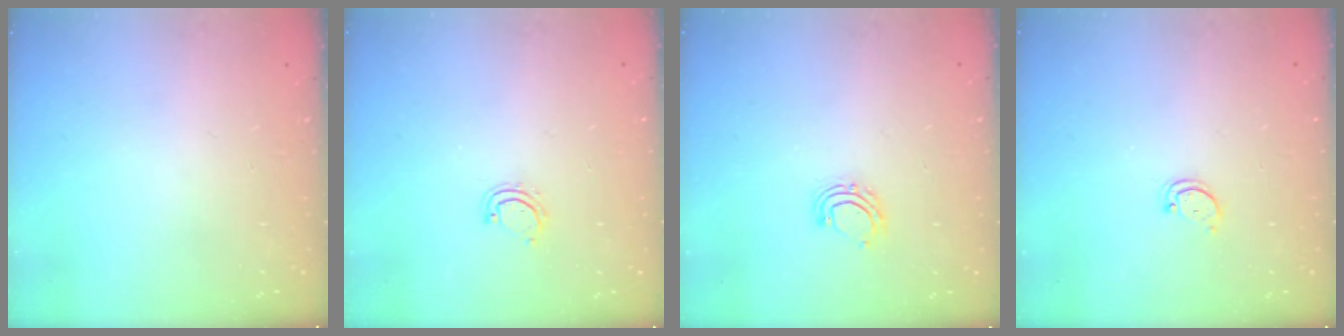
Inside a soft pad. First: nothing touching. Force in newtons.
{"total": 4.5, "press": 4.4, "slide": 0.4}
{"total": 6.3, "press": 6.2, "slide": 1.3}
{"total": 2.8, "press": 2.7, "slide": 0.3}